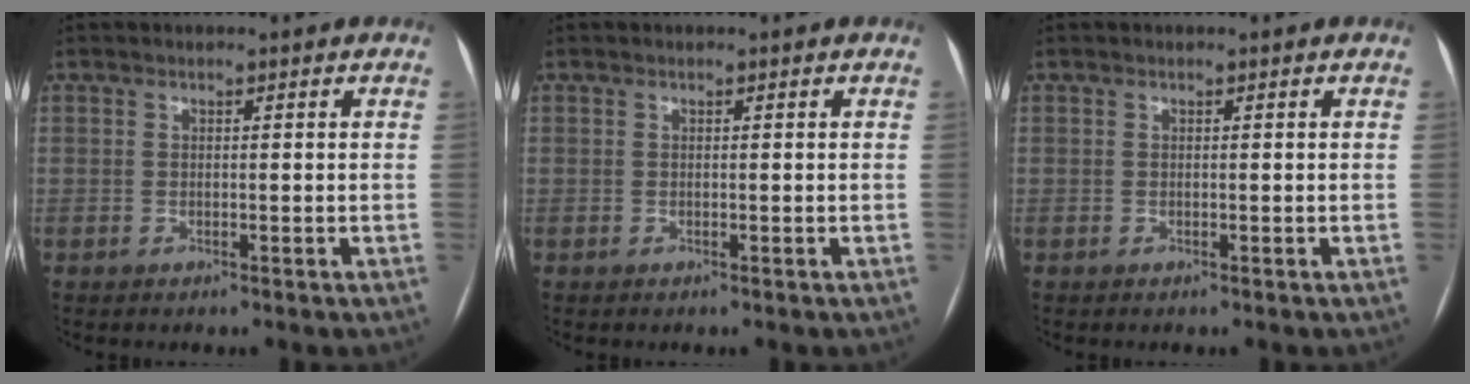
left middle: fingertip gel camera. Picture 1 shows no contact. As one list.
[{"total": 0.0}, {"total": 0.0}]